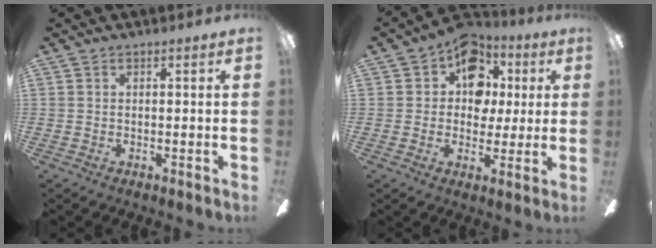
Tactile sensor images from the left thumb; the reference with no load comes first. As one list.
[{"total": 12.9, "force": [5.1, 9.8, 6.6], "torque": [-0.097, -0.013, 0.096]}]